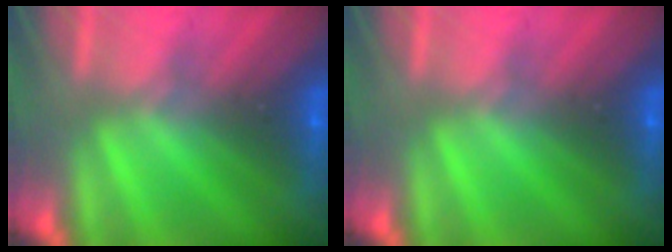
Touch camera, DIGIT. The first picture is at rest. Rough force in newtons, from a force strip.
{"total": 0.0}